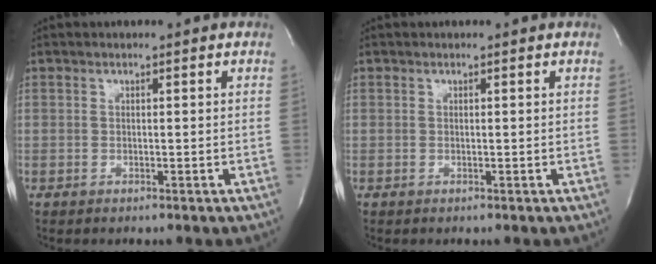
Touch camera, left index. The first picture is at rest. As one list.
[{"total": 0.0}]